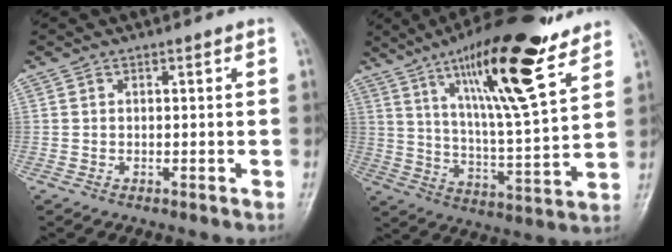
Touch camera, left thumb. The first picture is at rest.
{"total": 20.9, "force": [12.8, 4.1, 16.0], "torque": [-0.239, -0.054, 0.212]}